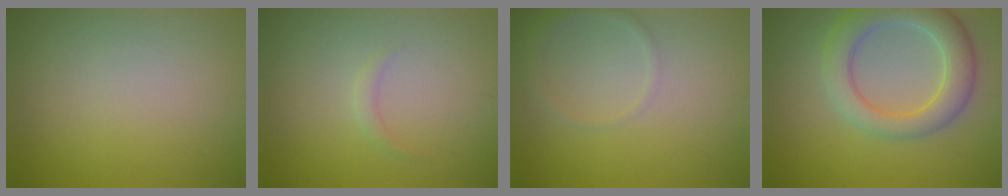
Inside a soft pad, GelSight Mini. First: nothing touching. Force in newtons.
{"total": 0.8, "press": 0.8, "slide": 0.0}
{"total": 1.4, "press": 1.4, "slide": 0.1}
{"total": 6.0, "press": 6.0, "slide": 0.3}